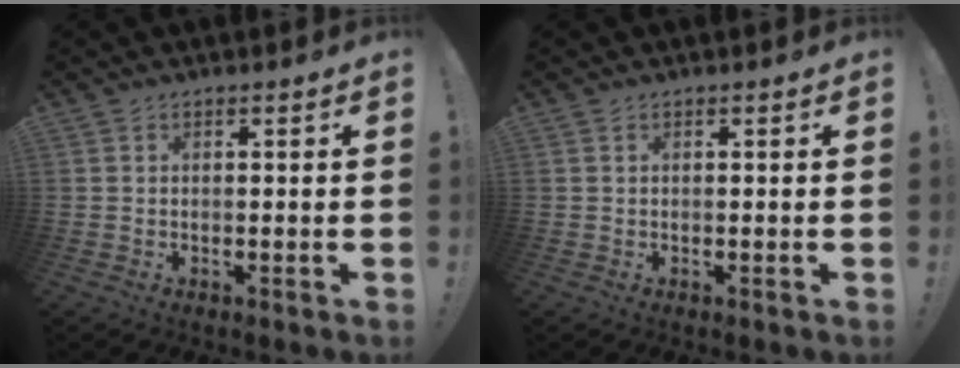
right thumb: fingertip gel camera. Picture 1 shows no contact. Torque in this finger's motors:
{"motor_torque": [0.00, -0.04, -0.10, -0.02, 0.00]}